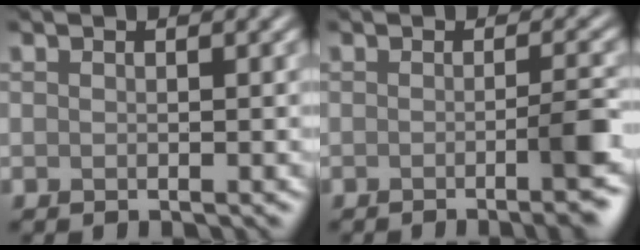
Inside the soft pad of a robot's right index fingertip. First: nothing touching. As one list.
[{"total": 4.6, "force": [-1.4, 1.1, 4.2], "torque": [-0.043, -0.007, -0.022]}]